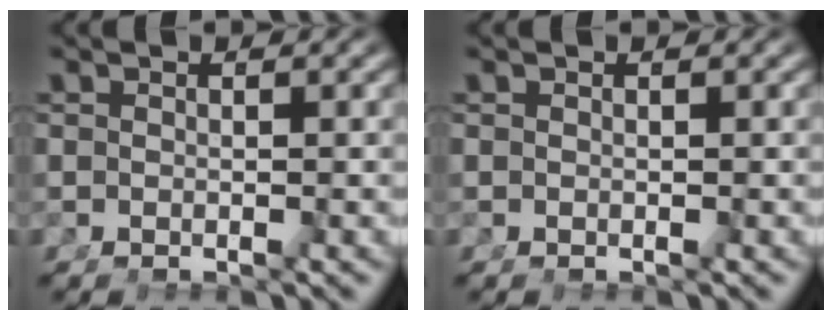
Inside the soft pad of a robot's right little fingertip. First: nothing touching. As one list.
[{"total": 0.0}]